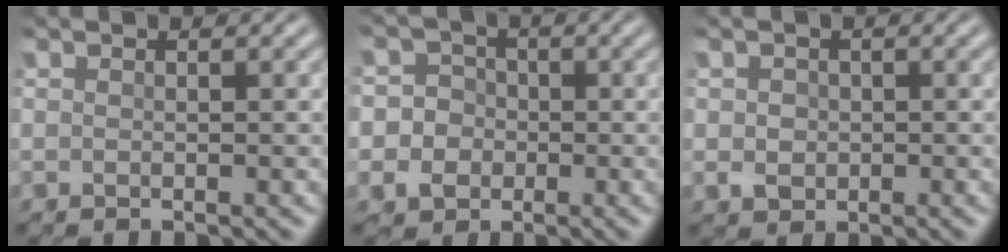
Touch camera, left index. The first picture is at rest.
{"total": 7.4, "force": [-1.7, 7.0, 1.8], "torque": [-0.040, 0.012, -0.062]}
{"total": 2.2, "force": [-0.2, 1.8, 1.1], "torque": [-0.018, 0.000, -0.007]}